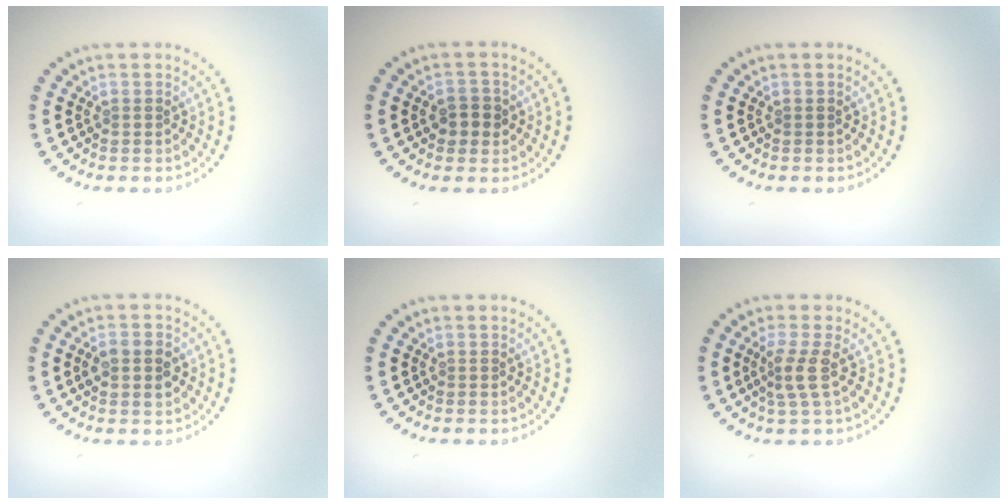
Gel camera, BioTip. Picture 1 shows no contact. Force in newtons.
{"total": 2.2, "press": 2.1, "slide": 0.5}
{"total": 0.0}
{"total": 2.9, "press": 2.9, "slide": 0.1}
{"total": 0.0}
{"total": 2.4, "press": 1.7, "slide": 1.7}